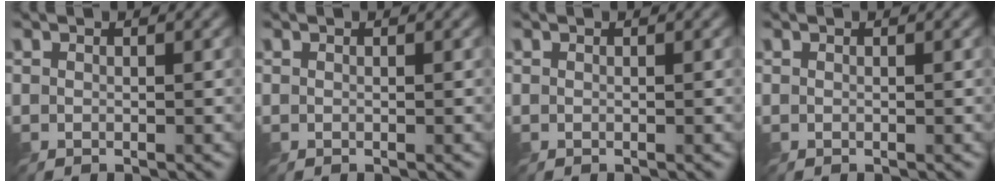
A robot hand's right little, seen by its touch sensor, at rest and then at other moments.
{"total": 0.0}
{"total": 0.0}
{"total": 0.0}